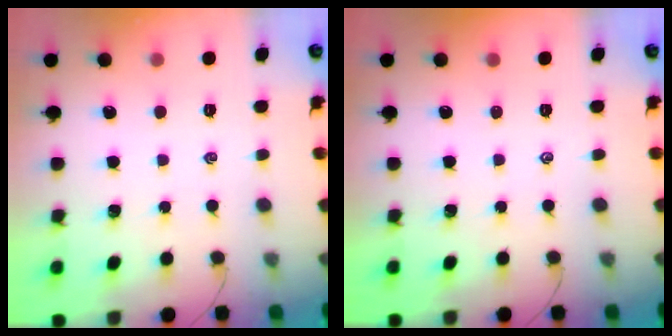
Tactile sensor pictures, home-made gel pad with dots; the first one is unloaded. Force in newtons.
{"total": 0.0}